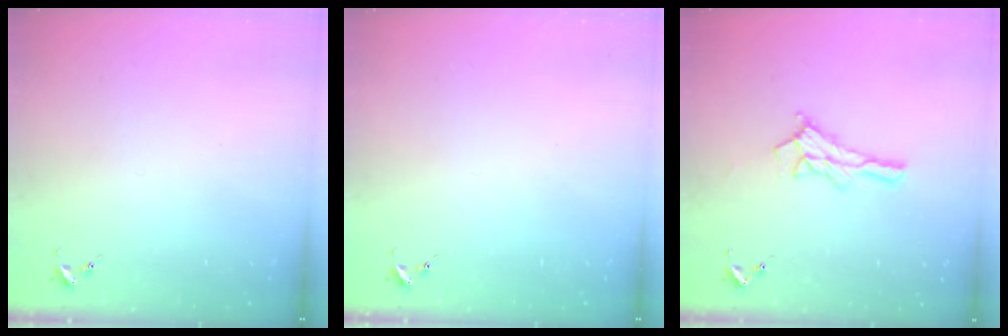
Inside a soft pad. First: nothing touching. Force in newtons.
{"total": 0.0}
{"total": 10.1, "press": 10.1, "slide": 0.4}